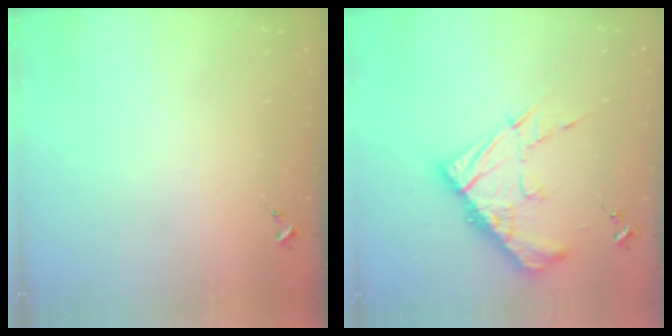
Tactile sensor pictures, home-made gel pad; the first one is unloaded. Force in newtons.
{"total": 16.3, "press": 16.2, "slide": 1.3}